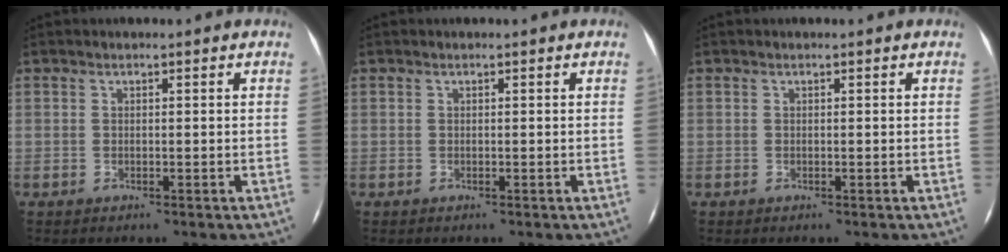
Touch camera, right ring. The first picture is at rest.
{"total": 0.0}
{"total": 0.0}